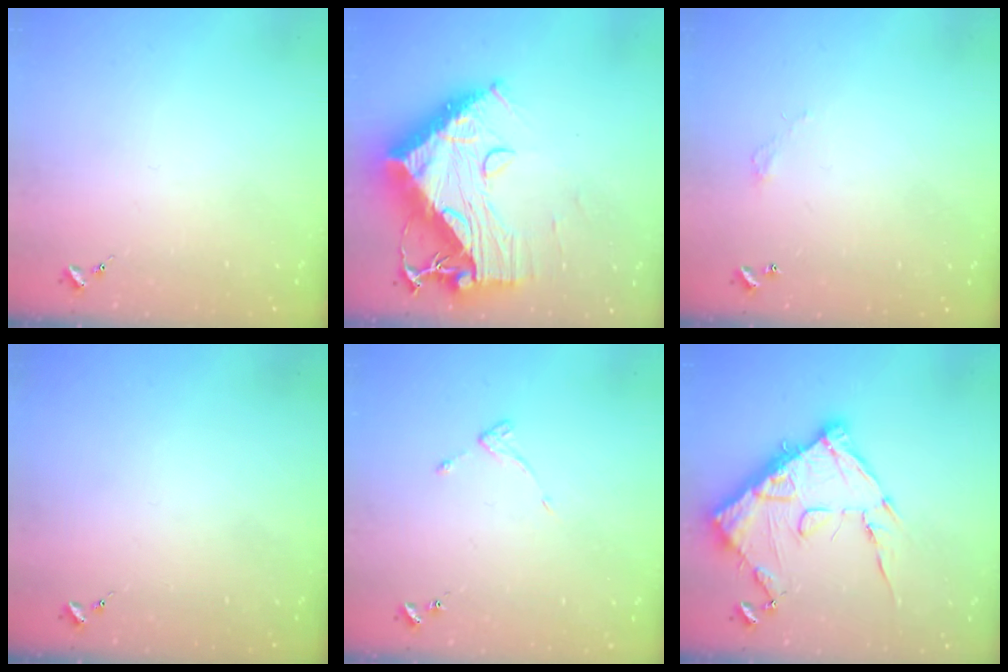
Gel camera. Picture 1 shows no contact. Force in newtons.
{"total": 21.2, "press": 21.1, "slide": 2.0}
{"total": 2.7, "press": 2.7, "slide": 0.2}
{"total": 0.0}
{"total": 3.6, "press": 3.6, "slide": 0.6}
{"total": 15.0, "press": 14.9, "slide": 1.5}